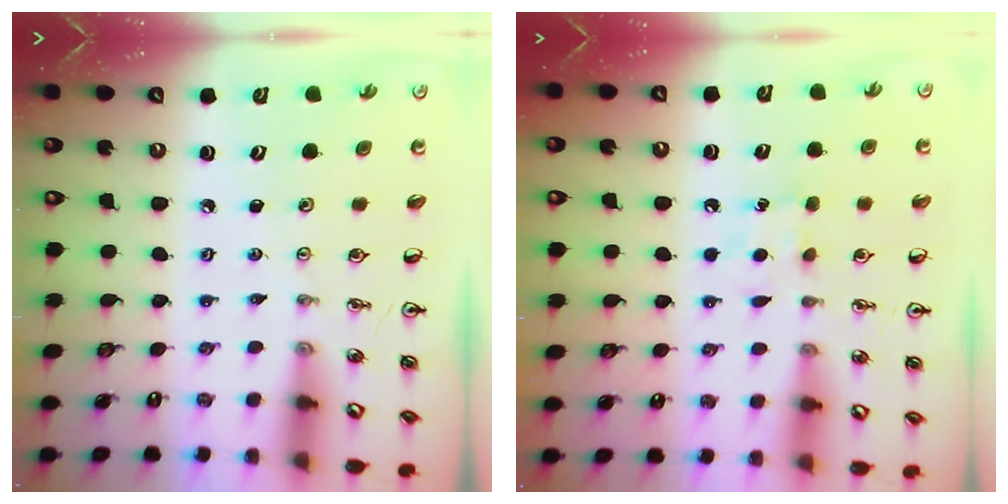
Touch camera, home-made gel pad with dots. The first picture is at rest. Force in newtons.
{"total": 4.8, "press": 4.8, "slide": 0.7}